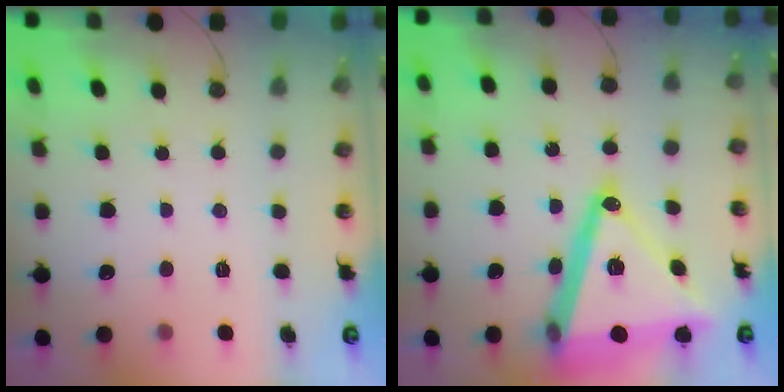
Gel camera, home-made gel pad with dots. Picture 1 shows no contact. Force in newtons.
{"total": 29.4, "press": 29.1, "slide": 4.1}